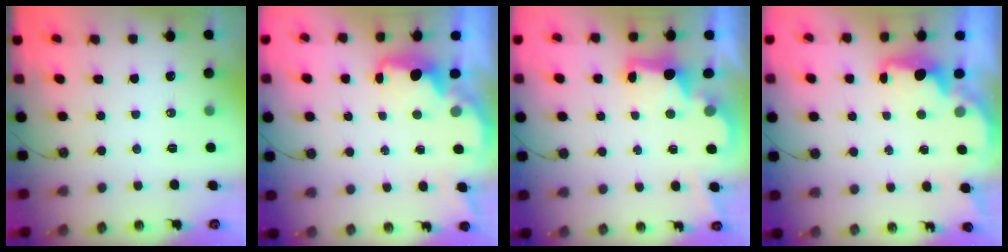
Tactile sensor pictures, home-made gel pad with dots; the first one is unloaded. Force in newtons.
{"total": 2.3, "press": 2.1, "slide": 0.9}
{"total": 3.0, "press": 2.9, "slide": 0.6}
{"total": 2.1, "press": 2.0, "slide": 0.6}